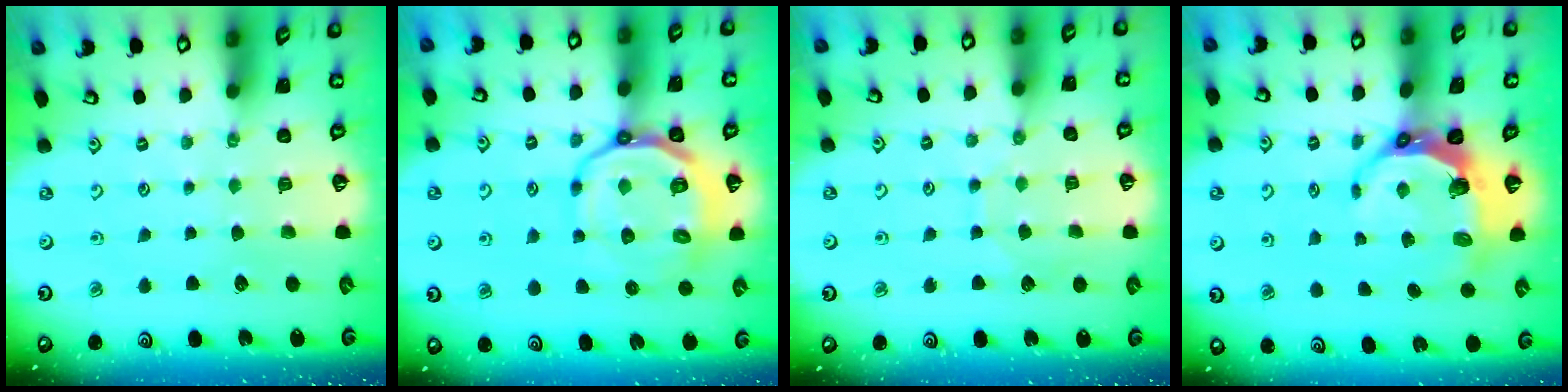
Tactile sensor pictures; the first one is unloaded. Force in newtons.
{"total": 14.9, "press": 14.6, "slide": 2.8}
{"total": 6.3, "press": 6.3, "slide": 0.4}
{"total": 9.1, "press": 7.8, "slide": 4.7}